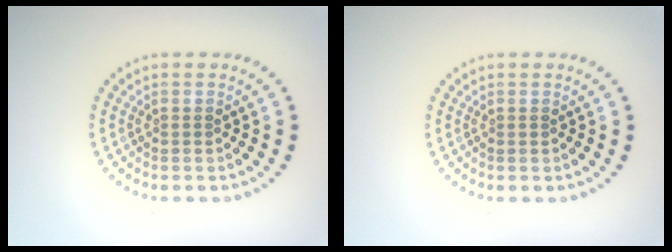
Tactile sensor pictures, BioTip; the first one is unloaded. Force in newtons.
{"total": 0.0}